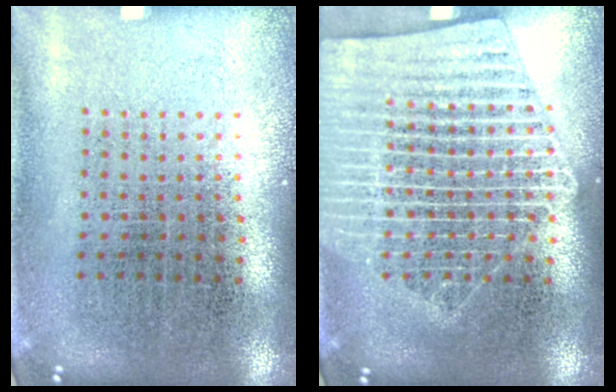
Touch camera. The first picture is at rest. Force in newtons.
{"total": 3.9, "press": 3.9, "slide": 0.5}